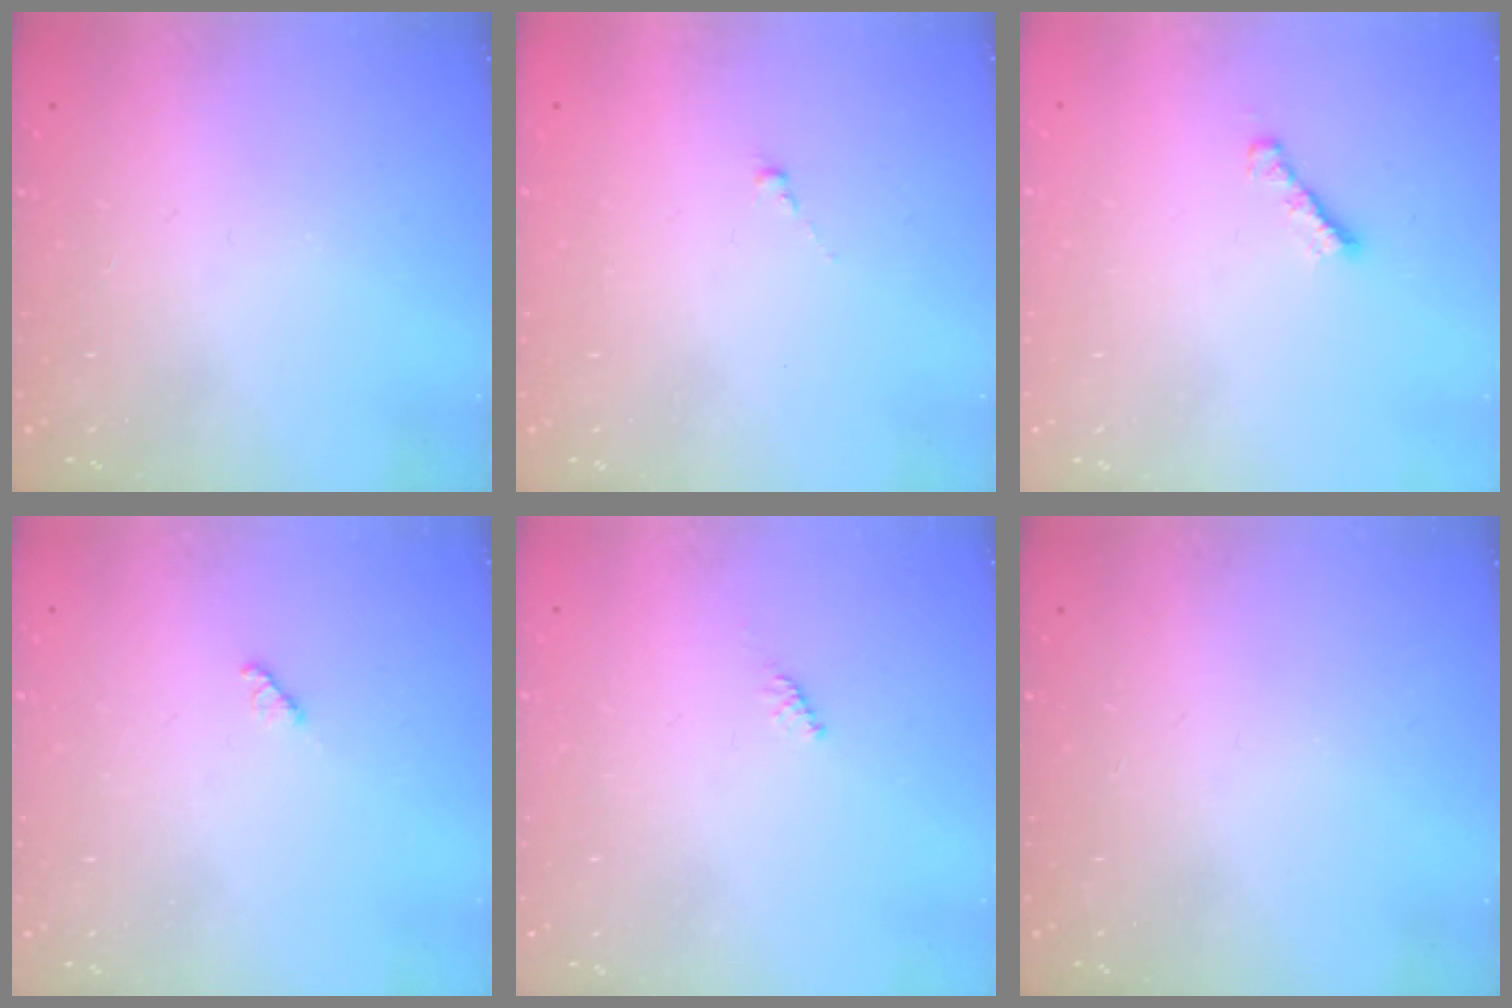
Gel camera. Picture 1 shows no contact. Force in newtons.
{"total": 0.0}
{"total": 2.3, "press": 2.3, "slide": 0.4}
{"total": 2.9, "press": 2.9, "slide": 0.3}
{"total": 1.6, "press": 1.5, "slide": 0.4}
{"total": 0.0}